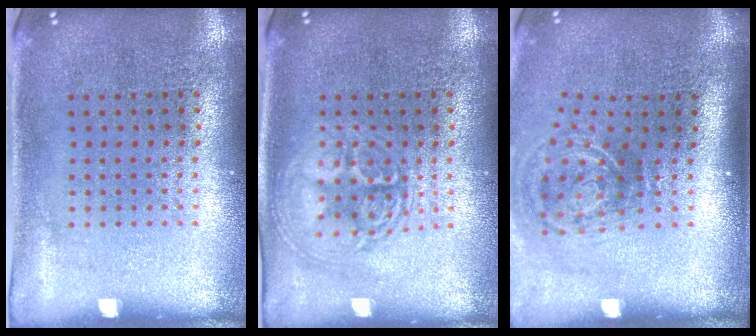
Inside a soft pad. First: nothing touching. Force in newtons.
{"total": 2.9, "press": 2.9, "slide": 0.4}
{"total": 2.0, "press": 1.2, "slide": 1.6}